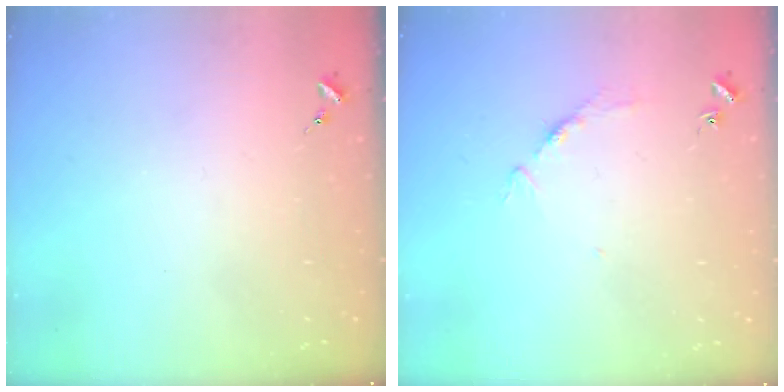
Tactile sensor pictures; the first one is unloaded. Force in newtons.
{"total": 3.3, "press": 3.3, "slide": 0.4}